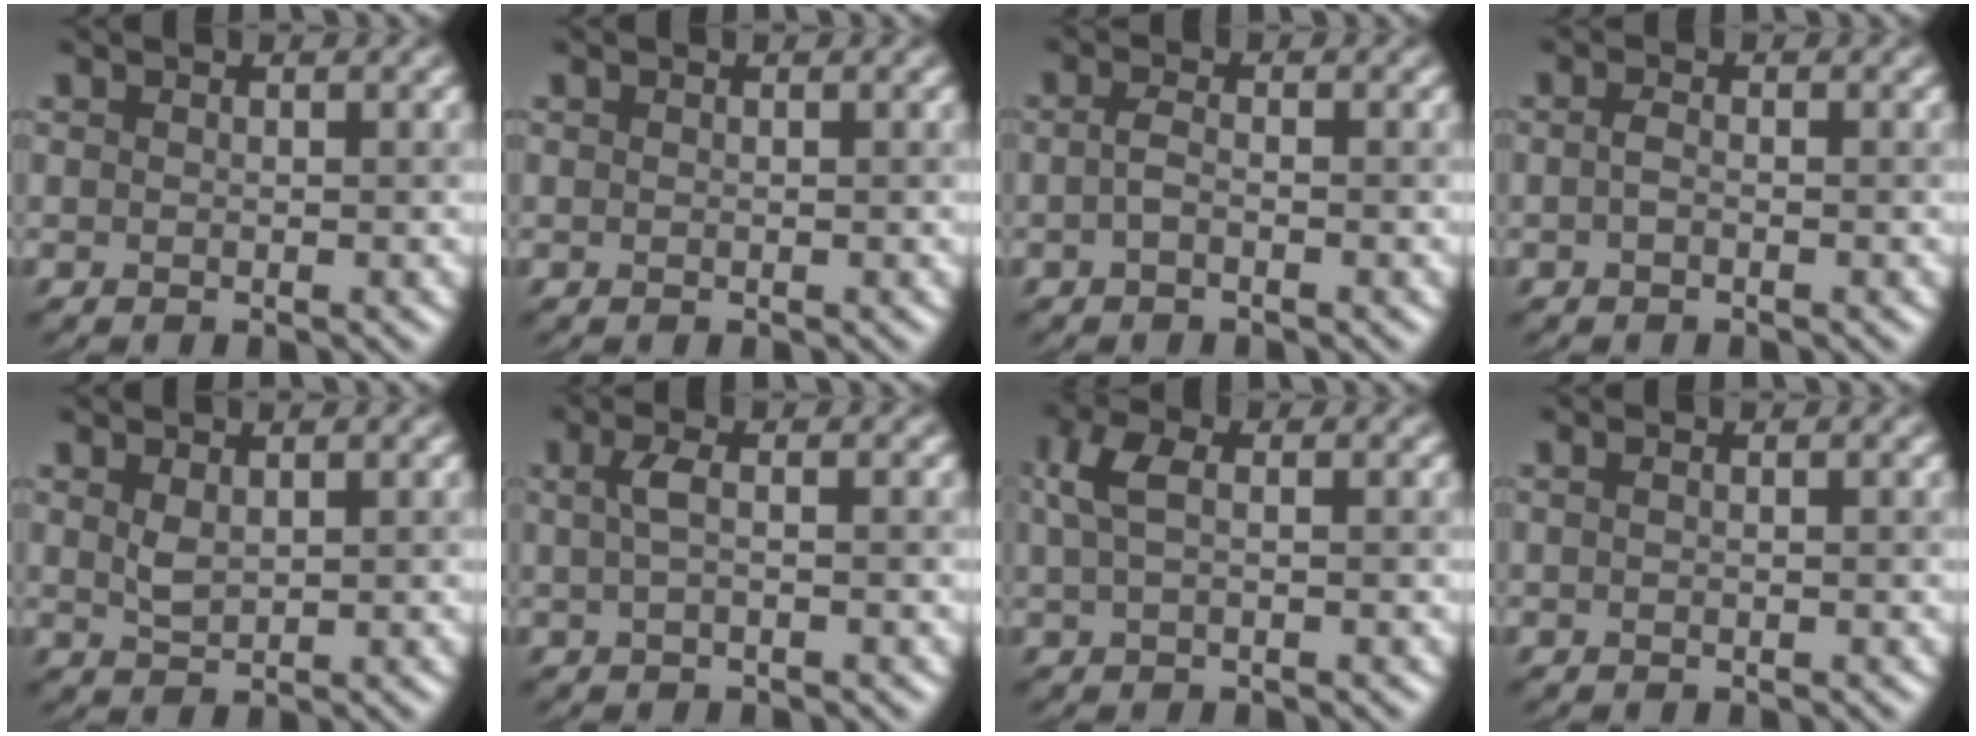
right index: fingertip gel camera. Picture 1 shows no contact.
{"total": 0.0}
{"total": 1.1, "force": [-0.5, 0.3, 0.9], "torque": [-0.022, 0.007, -0.010]}
{"total": 0.7, "force": [-0.3, 0.2, 0.6], "torque": [-0.015, 0.006, -0.006]}
{"total": 1.3, "force": [0.7, 0.6, 0.9], "torque": [-0.023, 0.005, 0.021]}
{"total": 1.4, "force": [0.1, 0.3, 1.4], "torque": [-0.032, 0.009, 0.004]}
{"total": 2.7, "force": [0.7, 1.3, 2.2], "torque": [-0.055, 0.017, 0.012]}
{"total": 0.5, "force": [0.1, 0.2, 0.5], "torque": [-0.006, -0.001, -0.004]}